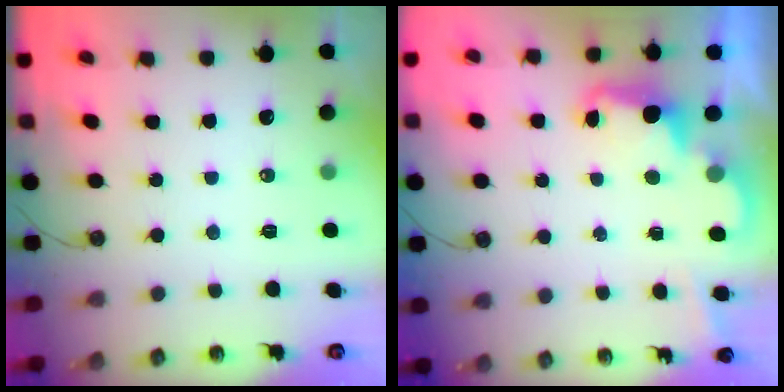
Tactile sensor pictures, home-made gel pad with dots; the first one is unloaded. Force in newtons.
{"total": 2.5, "press": 2.5, "slide": 0.6}